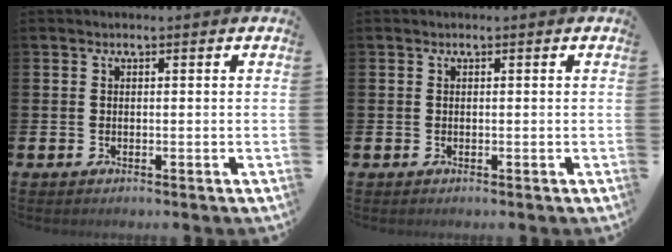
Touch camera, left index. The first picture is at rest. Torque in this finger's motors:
{"motor_torque": [0.00, 0.00, 0.01, 0.00]}